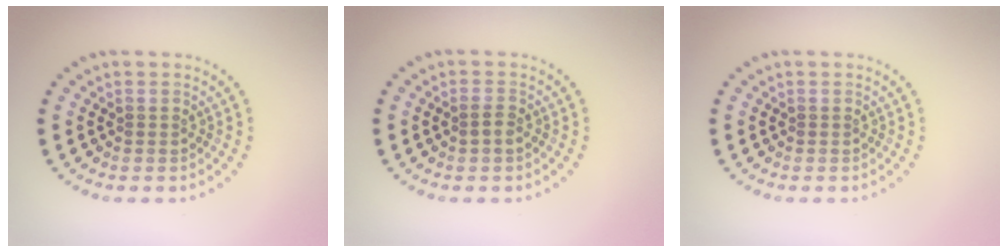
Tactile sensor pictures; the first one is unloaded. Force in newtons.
{"total": 1.2, "press": 1.1, "slide": 0.4}
{"total": 0.0}